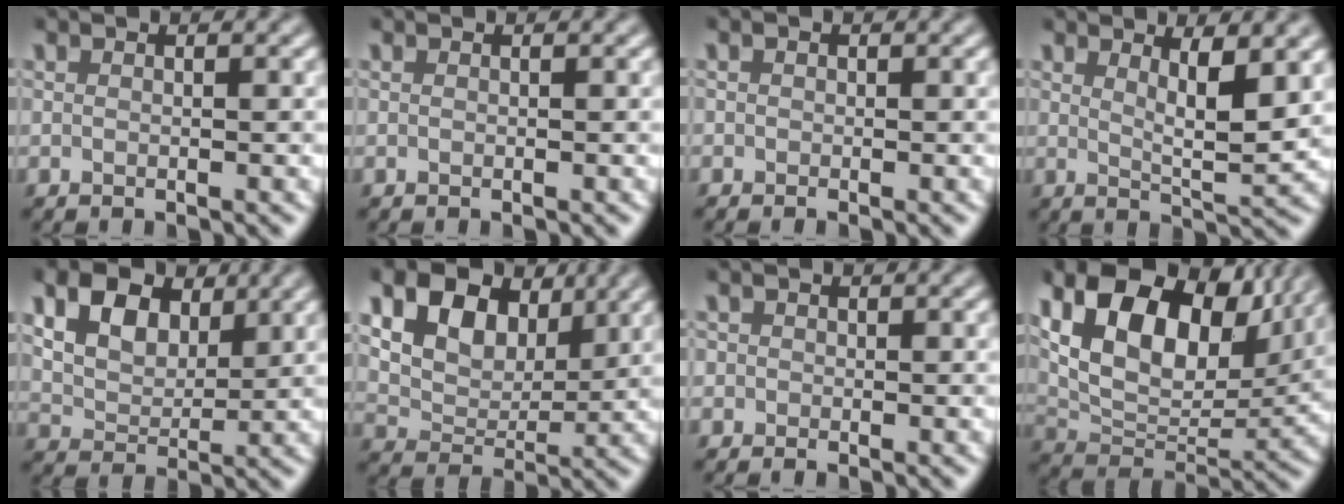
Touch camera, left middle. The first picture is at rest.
{"total": 0.0}
{"total": 0.6, "force": [-0.2, 0.6, 0.1], "torque": [0.003, -0.004, -0.005]}
{"total": 3.9, "force": [1.7, 1.0, 3.4], "torque": [-0.052, -0.013, 0.030]}
{"total": 6.5, "force": [3.1, 4.1, 3.9], "torque": [-0.085, 0.007, 0.047]}
{"total": 11.8, "force": [5.9, 7.7, 6.7], "torque": [-0.125, 0.023, 0.098]}
{"total": 1.0, "force": [-0.1, 1.0, 0.1], "torque": [0.009, -0.004, -0.010]}
{"total": 14.0, "force": [6.1, 8.3, 9.4], "torque": [-0.175, 0.012, 0.112]}